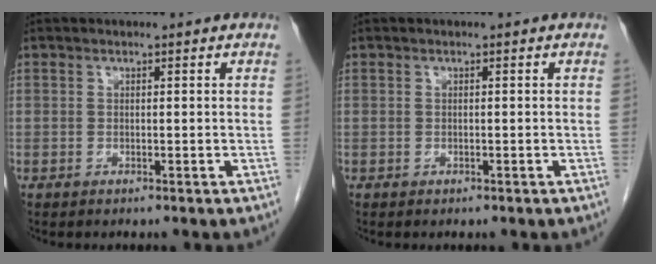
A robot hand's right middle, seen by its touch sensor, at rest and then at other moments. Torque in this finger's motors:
{"motor_torque": [-0.07, -0.01, -0.06, -0.01]}